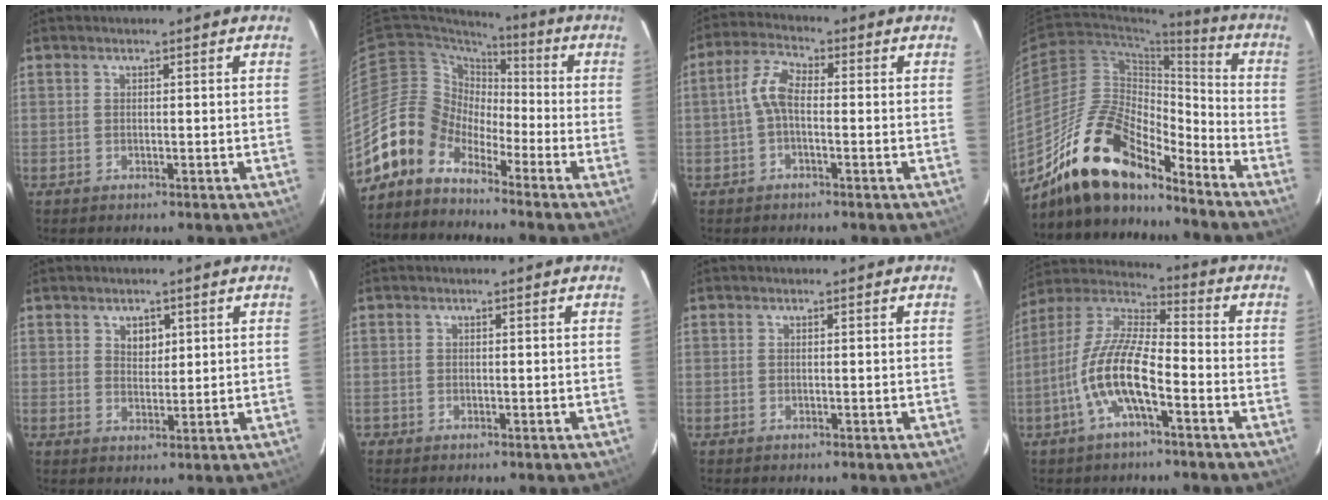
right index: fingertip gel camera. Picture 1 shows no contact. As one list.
[{"total": 9.2, "force": [-6.6, 6.5, 0.0], "torque": [-0.008, 0.036, -0.141]}, {"total": 5.0, "force": [-0.9, 2.3, 4.4], "torque": [-0.097, 0.020, -0.022]}, {"total": 18.5, "force": [-14.7, 6.0, 9.5], "torque": [-0.174, 0.007, -0.274]}, {"total": 3.0, "force": [1.4, 2.2, 1.5], "torque": [-0.018, 0.005, 0.026]}, {"total": 0.9, "force": [-0.3, 0.8, -0.1], "torque": [0.000, 0.002, -0.006]}, {"total": 0.0}, {"total": 12.9, "force": [-5.2, 3.5, 11.3], "torque": [-0.234, 0.003, -0.106]}]